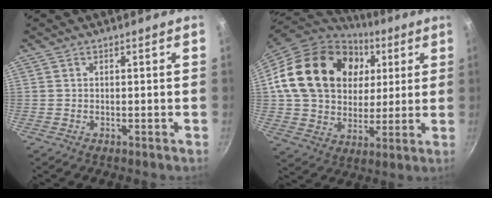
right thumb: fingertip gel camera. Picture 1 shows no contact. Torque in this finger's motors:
{"motor_torque": [2.37, 2.63, 0.83, -0.08, 0.43]}